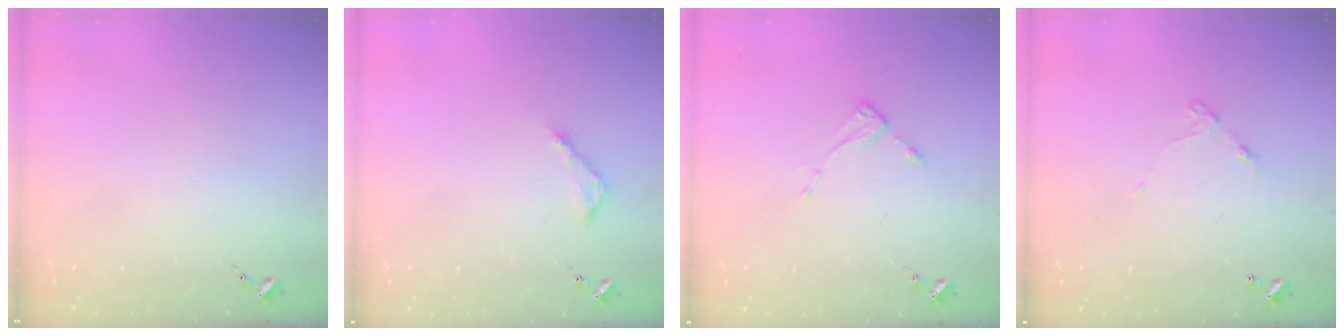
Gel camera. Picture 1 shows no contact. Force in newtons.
{"total": 4.6, "press": 4.6, "slide": 0.5}
{"total": 2.6, "press": 2.6, "slide": 0.3}
{"total": 4.5, "press": 4.5, "slide": 0.3}